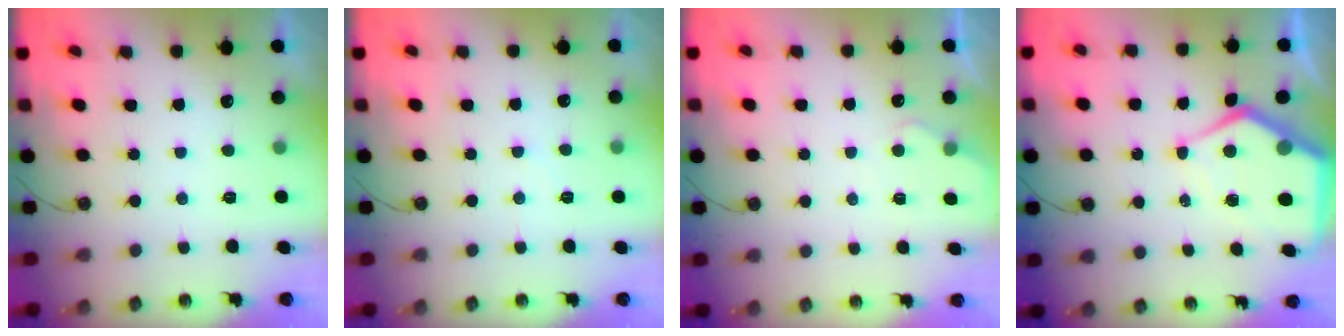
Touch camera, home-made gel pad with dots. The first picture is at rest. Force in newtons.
{"total": 4.0, "press": 3.9, "slide": 0.6}
{"total": 3.5, "press": 3.4, "slide": 0.5}
{"total": 12.1, "press": 12.0, "slide": 1.4}